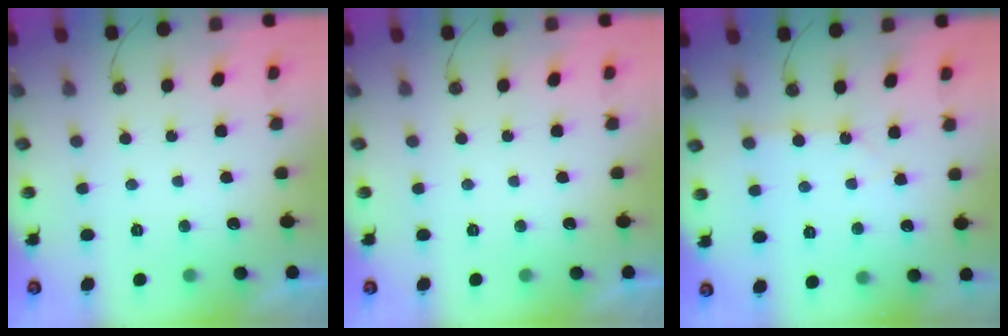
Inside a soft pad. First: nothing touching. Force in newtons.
{"total": 0.0}
{"total": 1.3, "press": 1.2, "slide": 0.2}